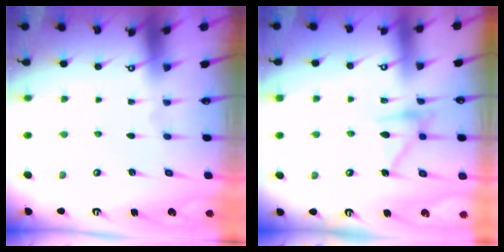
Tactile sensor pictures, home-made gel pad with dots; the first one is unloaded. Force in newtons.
{"total": 12.8, "press": 12.8, "slide": 1.0}